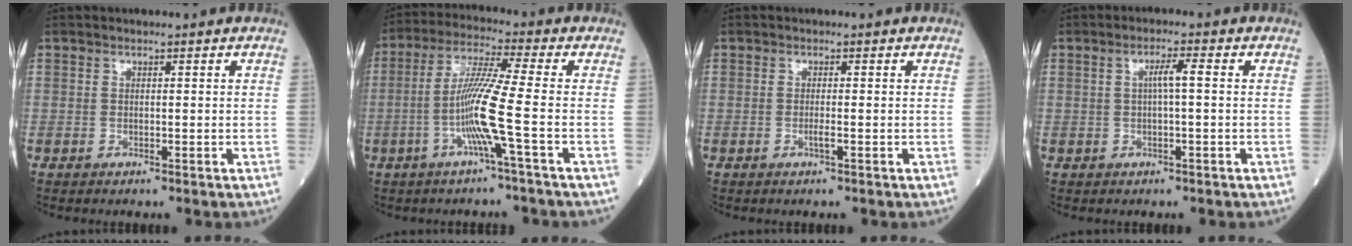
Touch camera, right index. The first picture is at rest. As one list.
[{"total": 9.0, "force": [-2.7, -1.6, 8.4], "torque": [-0.171, -0.001, -0.053]}, {"total": 0.9, "force": [-0.5, -0.1, 0.8], "torque": [-0.018, 0.000, -0.007]}, {"total": 2.7, "force": [0.2, 0.0, 2.7], "torque": [-0.048, 0.006, 0.003]}]